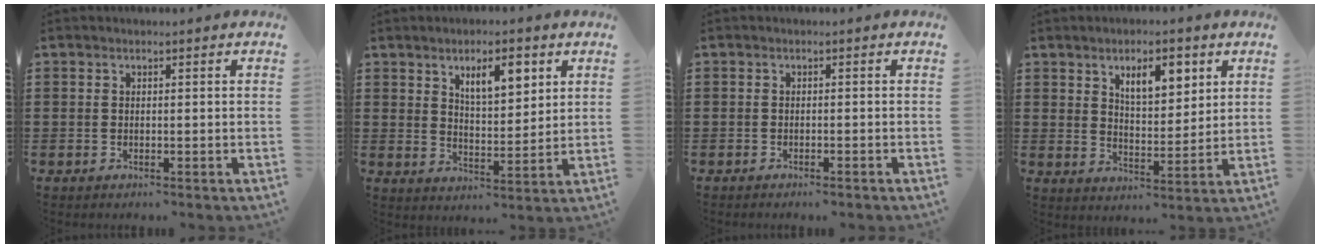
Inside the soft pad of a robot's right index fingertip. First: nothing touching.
{"total": 6.5, "force": [3.5, 2.5, 4.8], "torque": [-0.079, -0.001, 0.054]}
{"total": 0.8, "force": [-0.8, -0.1, 0.1], "torque": [-0.005, -0.003, -0.016]}
{"total": 6.8, "force": [3.5, 2.9, 5.0], "torque": [-0.076, -0.003, 0.054]}